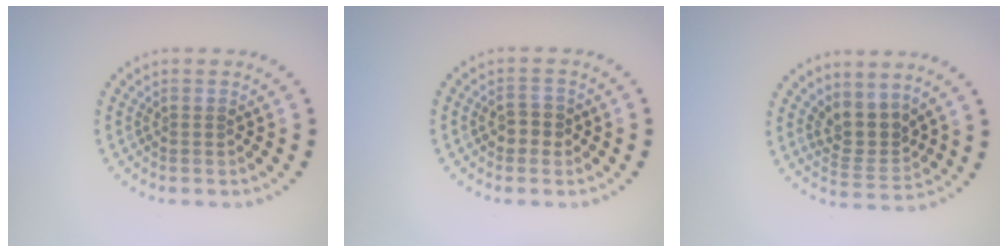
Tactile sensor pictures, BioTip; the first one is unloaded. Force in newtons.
{"total": 1.9, "press": 1.8, "slide": 0.4}
{"total": 3.2, "press": 2.5, "slide": 2.1}